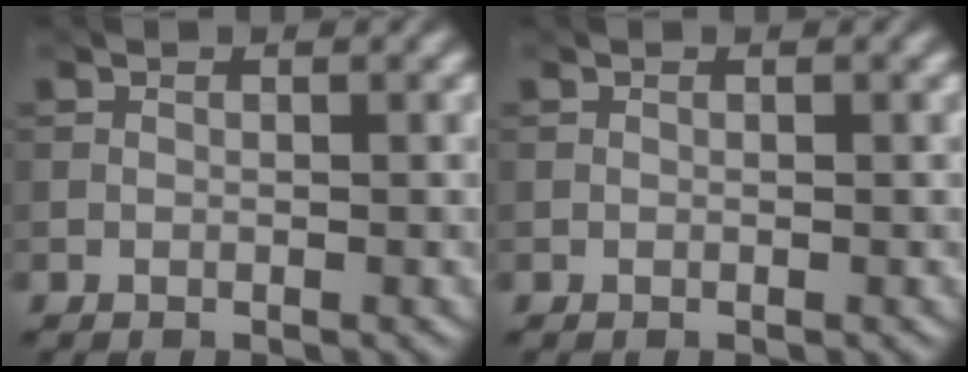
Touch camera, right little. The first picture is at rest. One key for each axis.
{"total": 0.0}